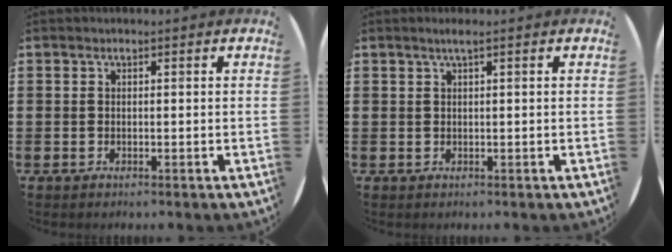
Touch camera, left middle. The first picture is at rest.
{"total": 1.2, "force": [0.6, -0.1, 1.1], "torque": [-0.020, 0.001, 0.009]}